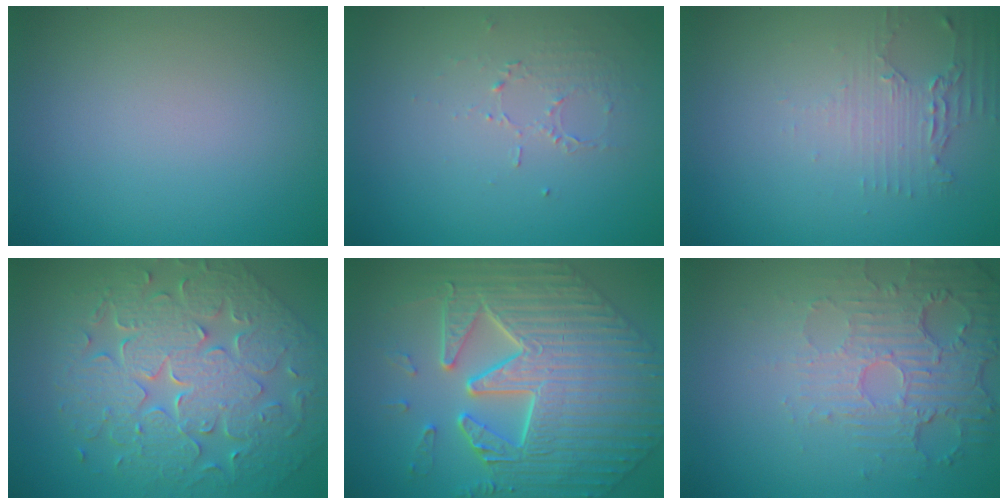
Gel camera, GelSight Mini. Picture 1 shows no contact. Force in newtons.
{"total": 1.3, "press": 0.6, "slide": 1.1}
{"total": 2.0, "press": 1.6, "slide": 1.1}
{"total": 9.3, "press": 6.8, "slide": 6.3}
{"total": 9.4, "press": 7.4, "slide": 5.9}
{"total": 6.0, "press": 3.6, "slide": 4.8}